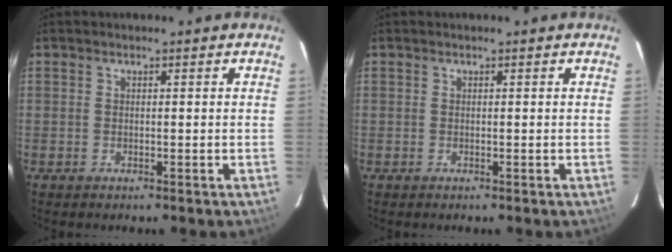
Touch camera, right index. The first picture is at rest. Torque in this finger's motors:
{"motor_torque": [0.00, 0.00, 0.01, 0.00]}